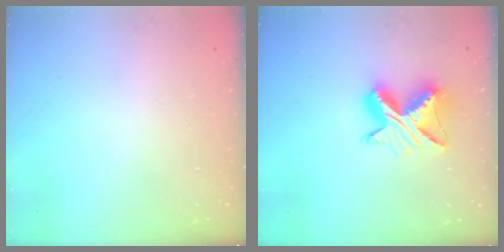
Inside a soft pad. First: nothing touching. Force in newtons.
{"total": 9.8, "press": 9.8, "slide": 1.0}